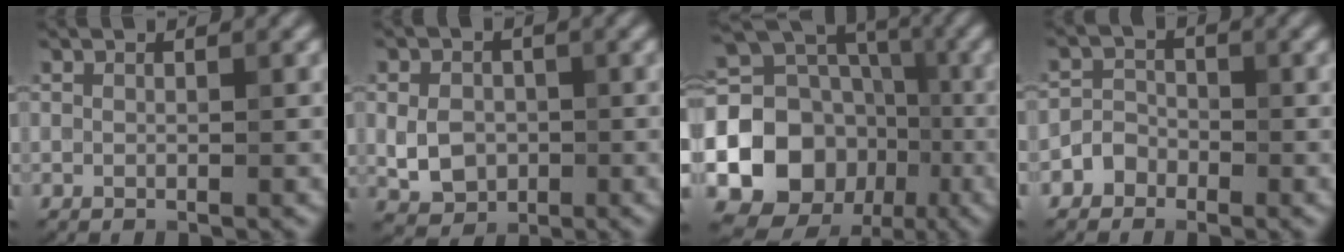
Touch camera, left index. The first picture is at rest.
{"total": 3.7, "force": [-0.4, 3.0, 2.2], "torque": [-0.041, -0.004, -0.007]}
{"total": 15.0, "force": [-3.3, 13.1, 6.6], "torque": [-0.138, -0.006, -0.082]}
{"total": 1.8, "force": [-1.1, 1.4, 0.2], "torque": [0.008, 0.010, -0.025]}